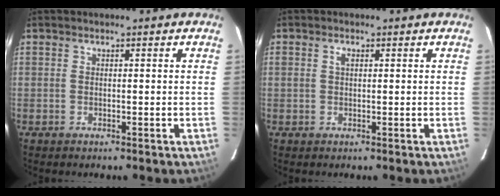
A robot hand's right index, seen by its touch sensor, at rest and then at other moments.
{"total": 1.2, "force": [0.4, 0.8, 0.9], "torque": [-0.016, 0.004, 0.005]}